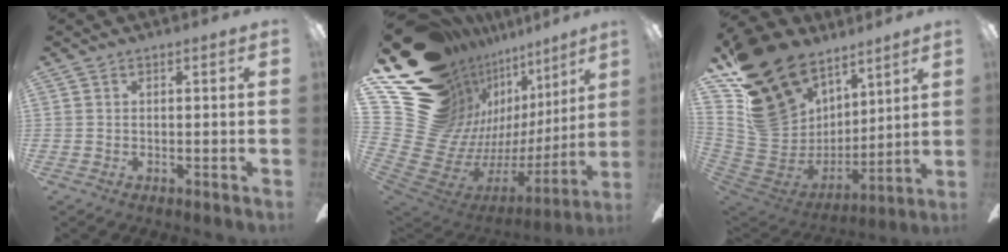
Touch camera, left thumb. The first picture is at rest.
{"total": 23.2, "force": [11.3, 16.1, 12.3], "torque": [-0.226, -0.133, 0.279]}
{"total": 23.2, "force": [14.1, 16.1, 8.9], "torque": [-0.179, -0.093, 0.296]}